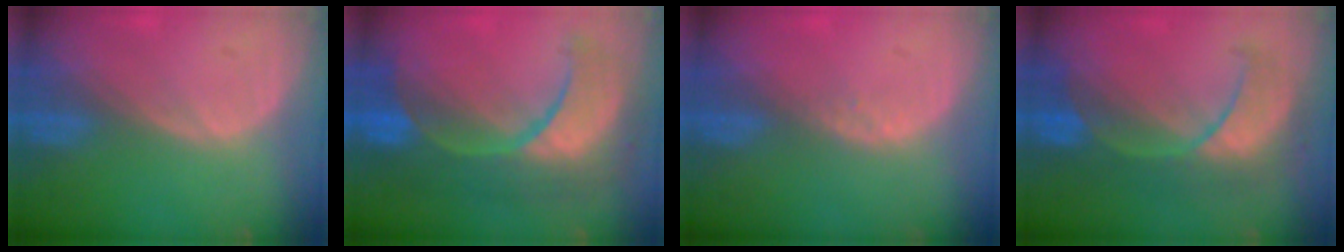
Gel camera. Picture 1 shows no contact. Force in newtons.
{"total": 12.3, "press": 12.2, "slide": 1.4}
{"total": 1.1, "press": 0.8, "slide": 0.7}
{"total": 8.4, "press": 8.4, "slide": 0.2}